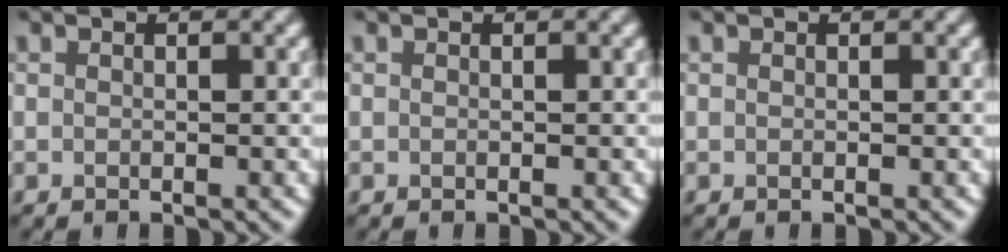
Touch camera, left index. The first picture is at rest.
{"total": 0.0}
{"total": 0.0}